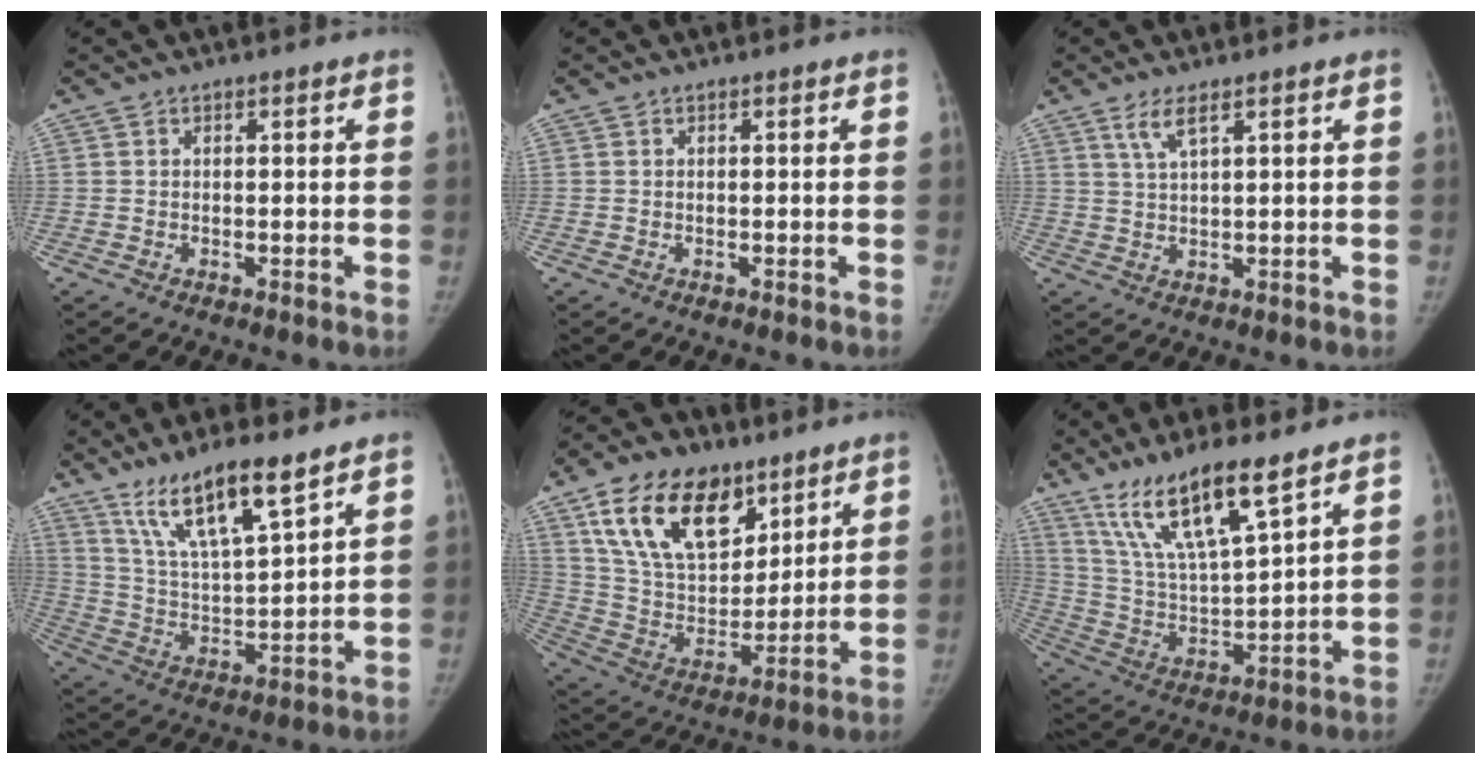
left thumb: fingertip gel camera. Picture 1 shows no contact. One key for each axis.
{"total": 0.0}
{"total": 3.4, "fx": 2.1, "fy": 0.6, "fz": 2.6, "tx": -0.060, "ty": -0.005, "tz": 0.047}
{"total": 14.4, "fx": 9.8, "fy": 3.1, "fz": 10.1, "tx": -0.172, "ty": -0.051, "tz": 0.193}
{"total": 21.7, "fx": 12.0, "fy": 12.6, "fz": 12.8, "tx": -0.191, "ty": -0.038, "tz": 0.220}
{"total": 16.0, "fx": 10.7, "fy": 3.1, "fz": 11.5, "tx": -0.207, "ty": -0.051, "tz": 0.217}